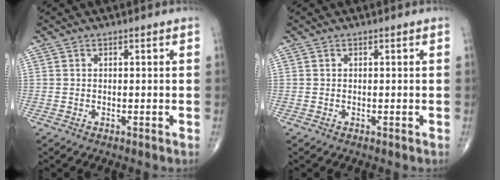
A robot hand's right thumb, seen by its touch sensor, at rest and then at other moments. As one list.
[{"total": 0.0}]